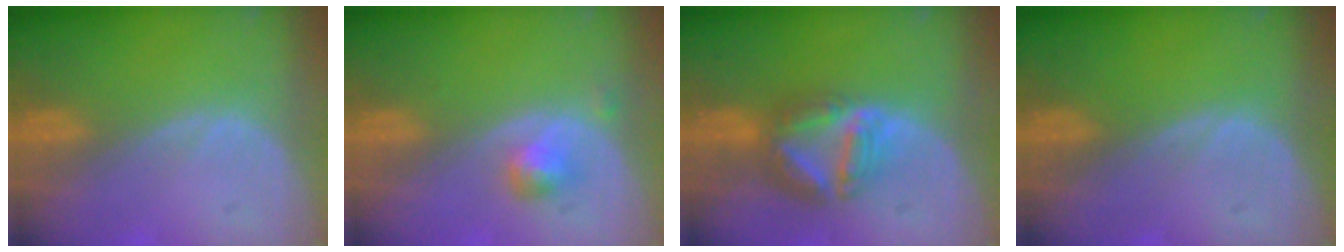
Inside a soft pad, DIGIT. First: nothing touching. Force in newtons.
{"total": 2.4, "press": 2.4, "slide": 0.2}
{"total": 7.5, "press": 6.7, "slide": 3.5}
{"total": 0.0}